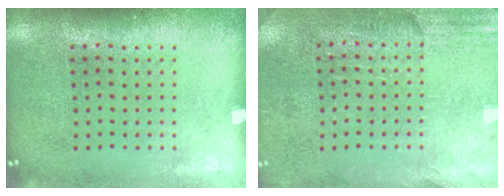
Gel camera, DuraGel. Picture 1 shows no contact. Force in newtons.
{"total": 2.7, "press": 2.4, "slide": 1.4}